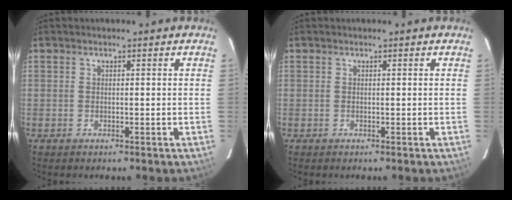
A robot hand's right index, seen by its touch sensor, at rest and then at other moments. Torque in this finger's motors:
{"motor_torque": [0.00, 0.00, 0.01, 0.00]}